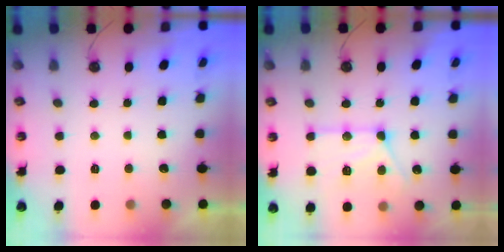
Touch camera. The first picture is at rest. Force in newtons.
{"total": 14.9, "press": 14.8, "slide": 1.5}